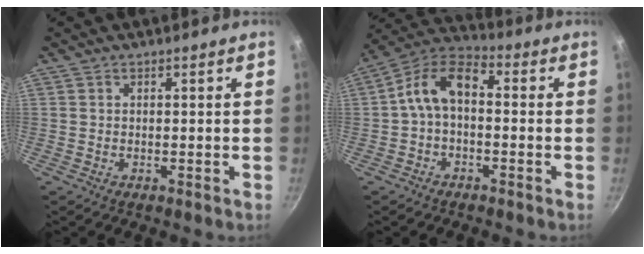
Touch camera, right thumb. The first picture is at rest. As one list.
[{"total": 9.0, "force": [-0.5, 5.4, 7.2], "torque": [-0.124, 0.040, -0.026]}]